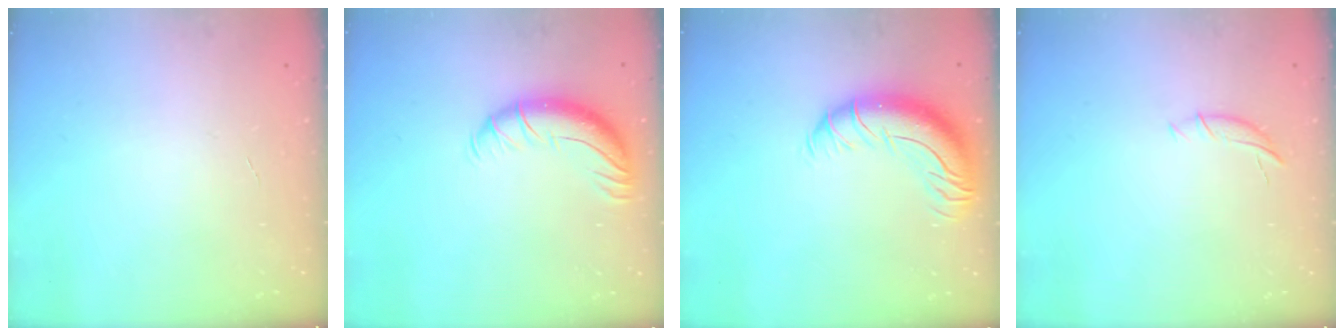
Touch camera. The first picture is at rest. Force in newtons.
{"total": 10.9, "press": 10.5, "slide": 3.0}
{"total": 13.3, "press": 13.0, "slide": 2.9}
{"total": 4.5, "press": 4.4, "slide": 0.7}